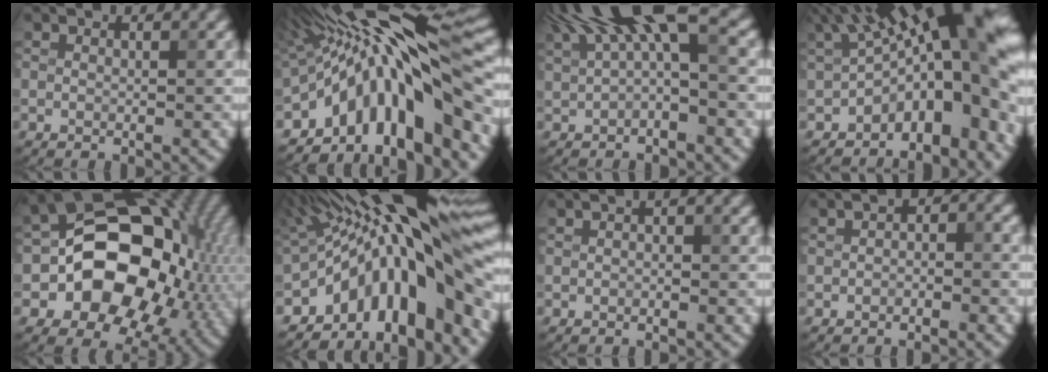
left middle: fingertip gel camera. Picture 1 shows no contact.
{"total": 13.8, "force": [-3.6, 4.7, 12.5], "torque": [-0.182, 0.021, -0.059]}
{"total": 8.4, "force": [3.6, 3.0, 7.0], "torque": [-0.119, 0.018, 0.053]}
{"total": 15.4, "force": [1.4, 6.8, 13.8], "torque": [-0.168, 0.023, 0.024]}
{"total": 14.4, "force": [-1.5, 10.7, 9.6], "torque": [-0.109, -0.003, -0.041]}
{"total": 14.9, "force": [-2.7, 5.7, 13.5], "torque": [-0.175, 0.028, -0.049]}
{"total": 0.8, "force": [0.1, 0.5, 0.6], "torque": [-0.012, 0.002, -0.001]}
{"total": 1.8, "force": [-0.4, 1.2, 1.2], "torque": [-0.019, 0.004, -0.011]}